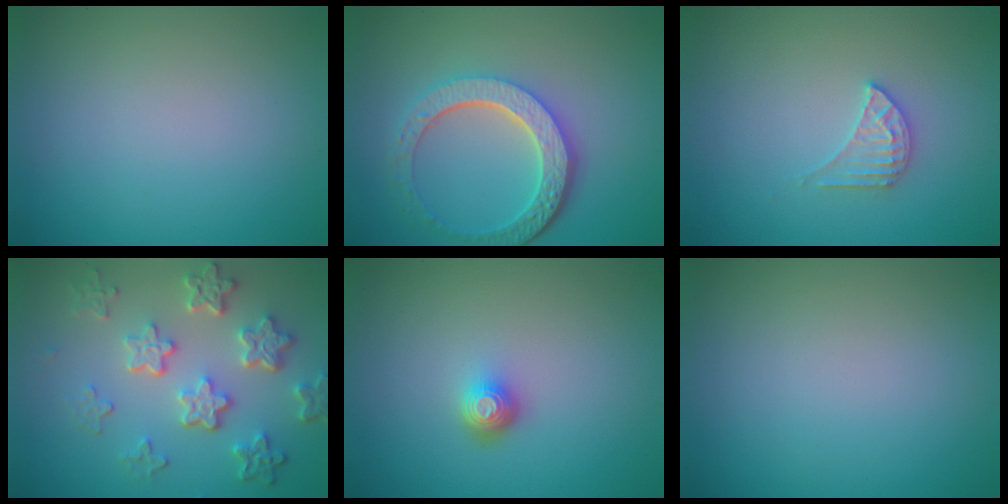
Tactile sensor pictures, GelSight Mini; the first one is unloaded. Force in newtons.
{"total": 6.0, "press": 4.4, "slide": 4.0}
{"total": 2.1, "press": 2.0, "slide": 0.4}
{"total": 5.9, "press": 4.4, "slide": 3.9}
{"total": 1.9, "press": 1.4, "slide": 1.3}
{"total": 0.0}